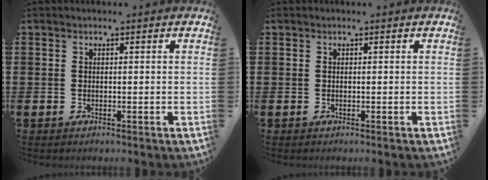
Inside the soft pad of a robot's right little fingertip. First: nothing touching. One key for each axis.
{"total": 0.0}